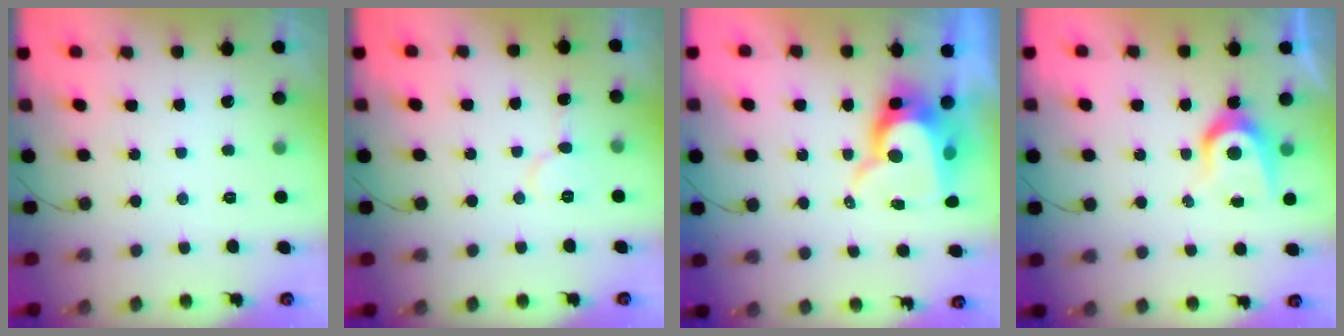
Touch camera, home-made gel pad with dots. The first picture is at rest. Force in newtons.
{"total": 6.3, "press": 6.2, "slide": 0.5}
{"total": 11.0, "press": 10.9, "slide": 0.9}
{"total": 7.5, "press": 7.5, "slide": 0.4}